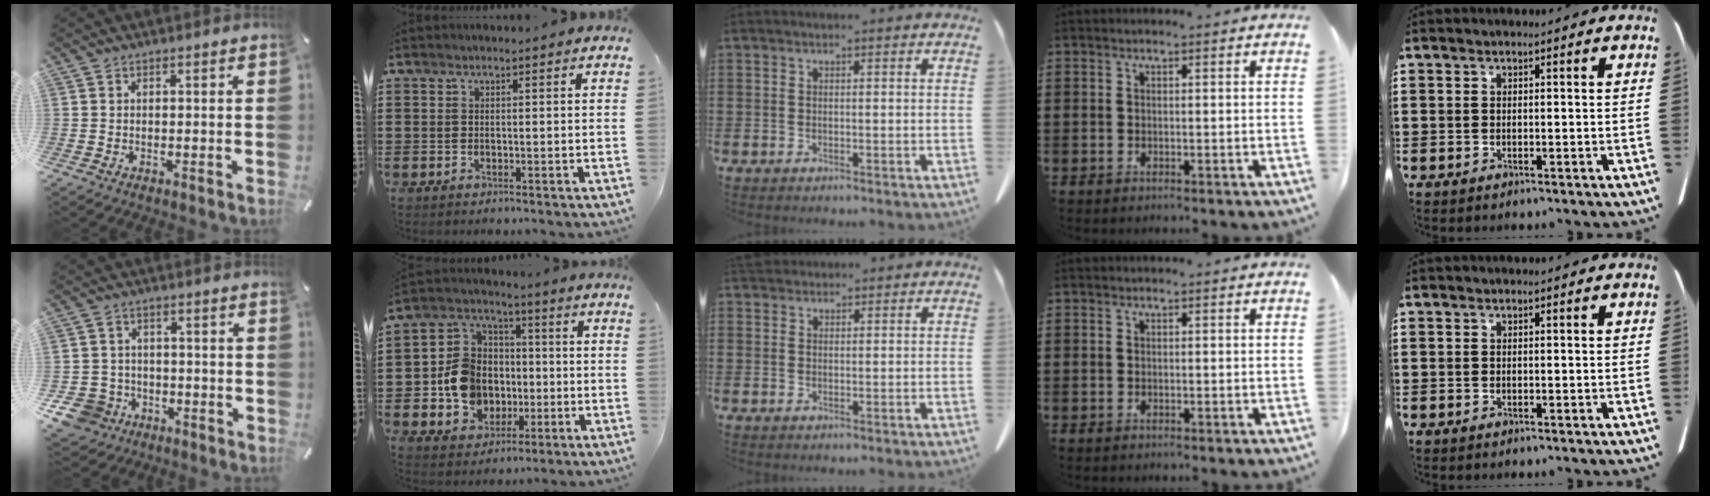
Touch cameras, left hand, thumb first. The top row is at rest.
{"thumb": {"total": 8.4, "force": [-4.0, 7.1, 2.0], "torque": [-0.069, 0.031, -0.076]}, "index": {"total": 9.6, "force": [-1.6, 8.6, 4.0], "torque": [-0.120, 0.021, -0.026]}, "middle": {"total": 2.2, "force": [2.0, 0.8, 0.6], "torque": [-0.018, 0.002, 0.040]}}